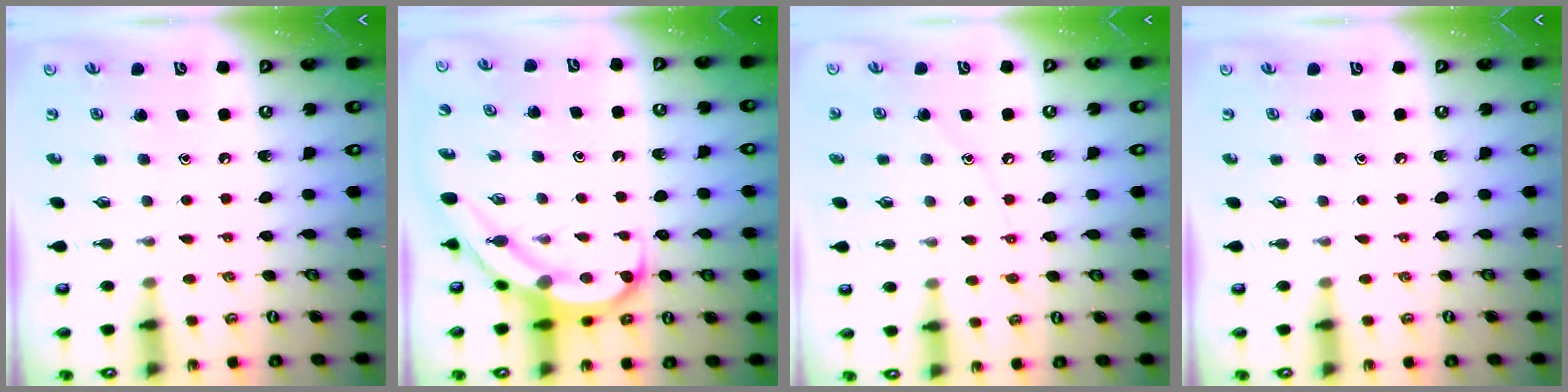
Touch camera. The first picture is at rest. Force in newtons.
{"total": 8.4, "press": 8.3, "slide": 1.0}
{"total": 5.0, "press": 4.9, "slide": 0.6}
{"total": 0.0}